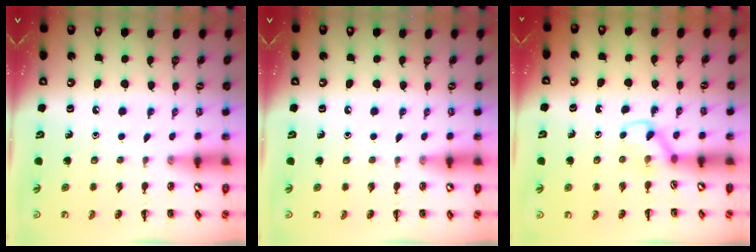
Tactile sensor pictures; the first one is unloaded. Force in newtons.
{"total": 0.0}
{"total": 2.9, "press": 2.7, "slide": 1.2}